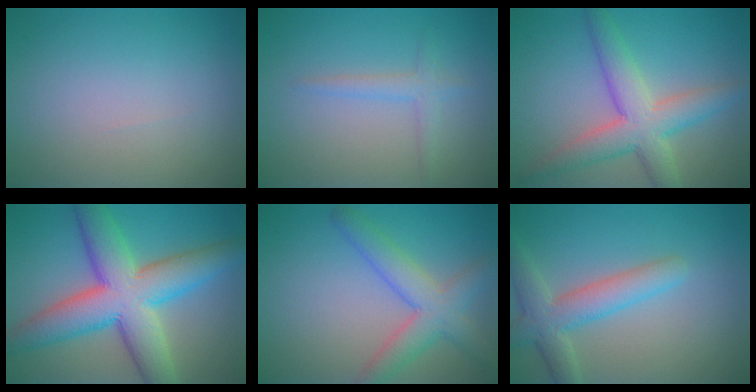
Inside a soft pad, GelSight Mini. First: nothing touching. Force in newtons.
{"total": 1.7, "press": 1.7, "slide": 0.1}
{"total": 6.1, "press": 6.1, "slide": 0.1}
{"total": 10.6, "press": 10.6, "slide": 0.3}
{"total": 4.8, "press": 4.8, "slide": 0.2}
{"total": 4.4, "press": 4.4, "slide": 0.4}